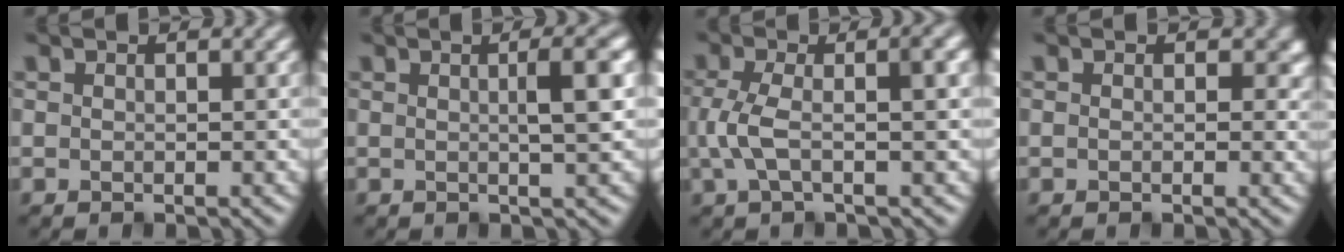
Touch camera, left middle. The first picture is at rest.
{"total": 3.4, "force": [0.5, 0.7, 3.3], "torque": [-0.040, 0.007, 0.001]}
{"total": 5.1, "force": [0.1, 1.7, 4.8], "torque": [-0.102, 0.004, -0.004]}
{"total": 1.6, "force": [0.2, 1.2, 1.1], "torque": [-0.011, -0.004, 0.000]}